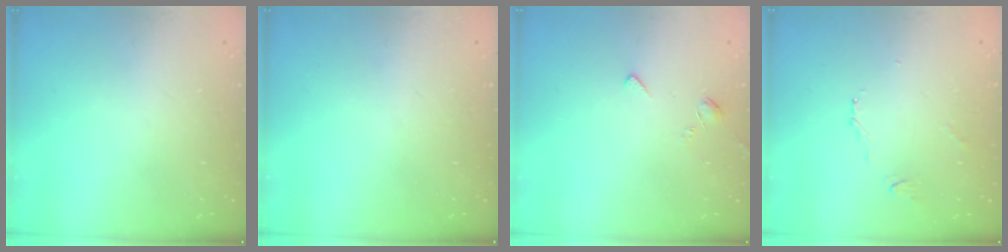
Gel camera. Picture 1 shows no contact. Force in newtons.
{"total": 0.0}
{"total": 2.0, "press": 2.0, "slide": 0.5}
{"total": 3.2, "press": 3.1, "slide": 0.6}